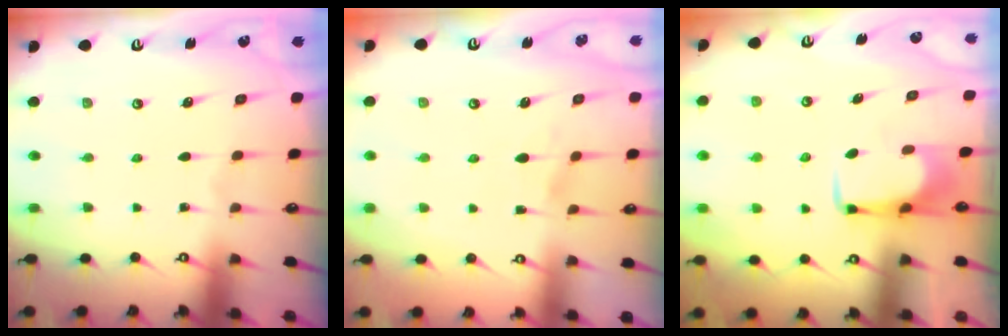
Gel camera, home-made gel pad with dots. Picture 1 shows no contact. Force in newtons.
{"total": 2.9, "press": 2.7, "slide": 1.1}
{"total": 1.6, "press": 1.5, "slide": 0.4}